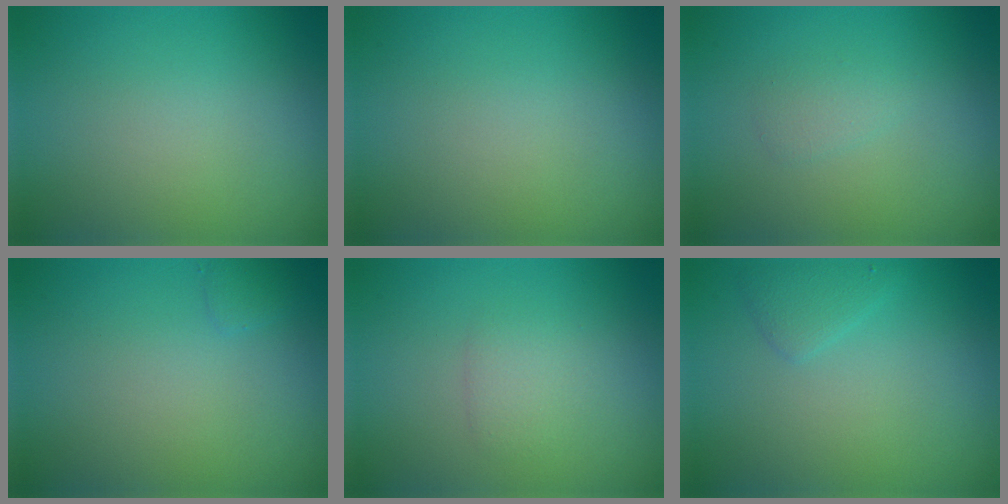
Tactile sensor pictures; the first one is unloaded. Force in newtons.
{"total": 0.0}
{"total": 1.0, "press": 1.0, "slide": 0.1}
{"total": 0.7, "press": 0.7, "slide": 0.0}
{"total": 1.4, "press": 1.4, "slide": 0.0}
{"total": 1.4, "press": 1.4, "slide": 0.0}